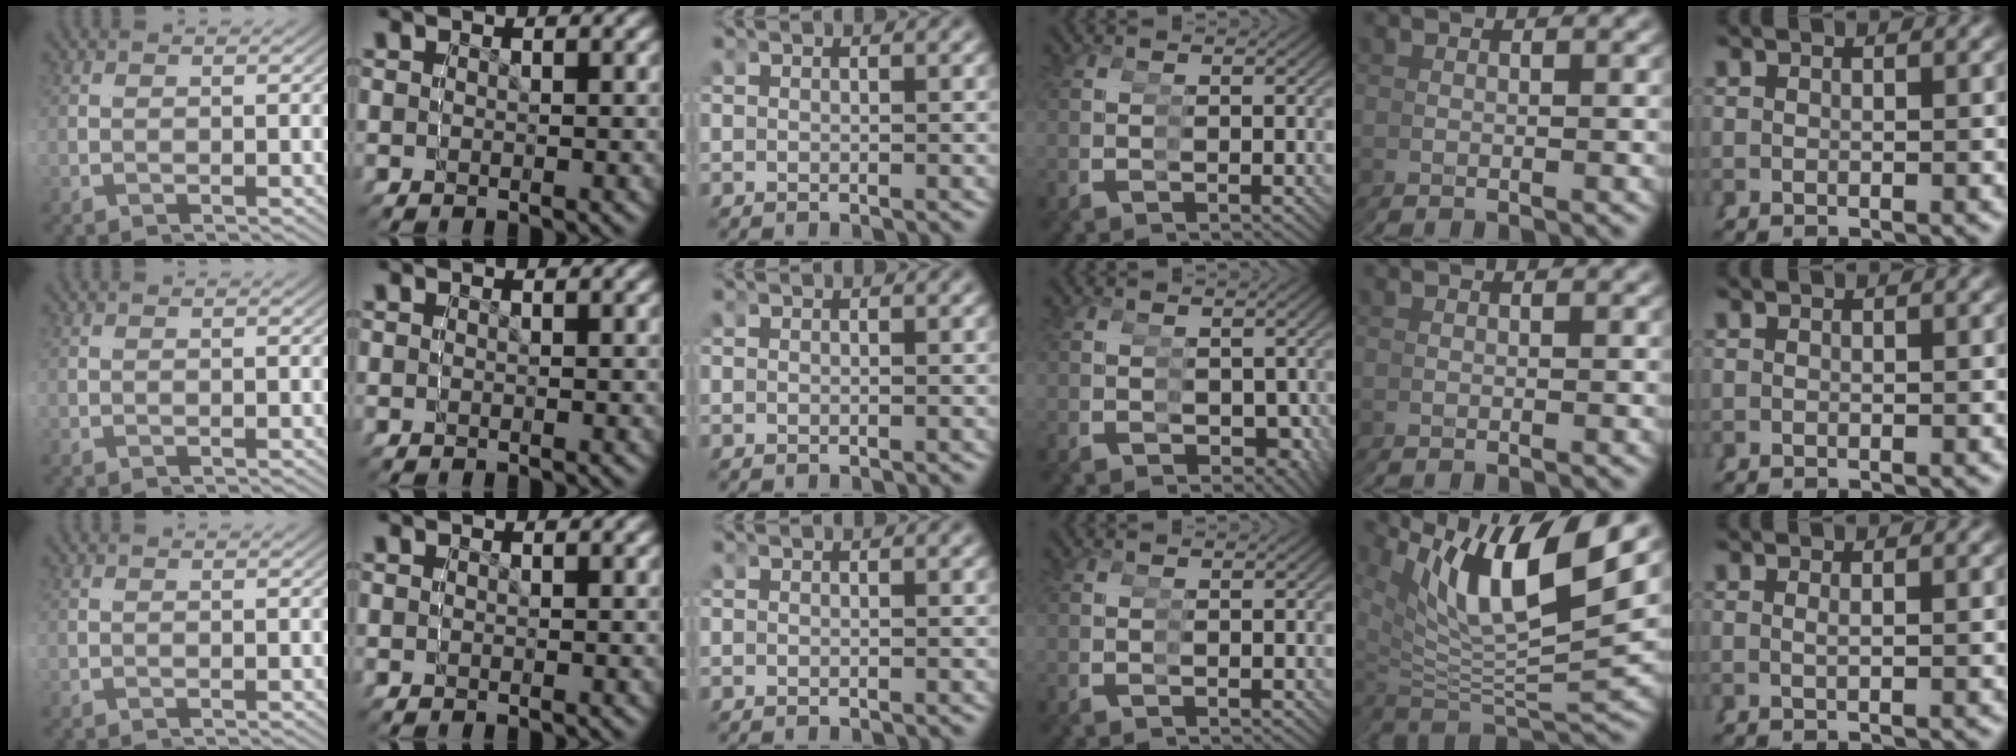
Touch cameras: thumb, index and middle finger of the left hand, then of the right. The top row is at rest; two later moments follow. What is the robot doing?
{"motion": "grasp_and_lifting", "object": "condiment"}